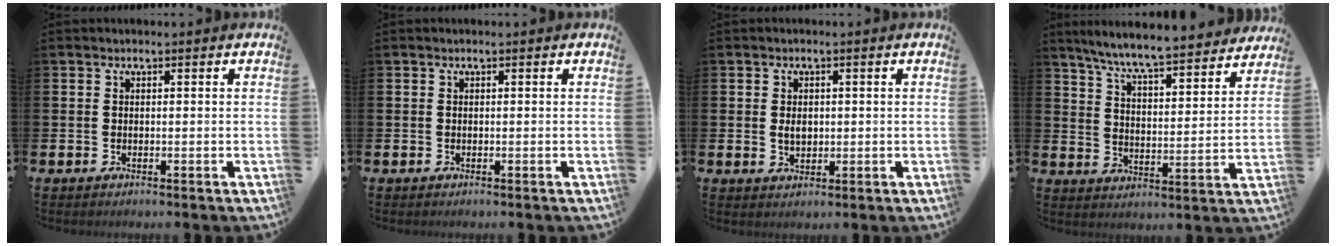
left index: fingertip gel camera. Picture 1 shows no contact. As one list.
[{"total": 0.0}, {"total": 2.0, "force": [0.3, 1.5, 1.4], "torque": [-0.009, 0.000, -0.001]}, {"total": 7.6, "force": [7.2, 0.1, 2.4], "torque": [-0.077, -0.053, 0.125]}]